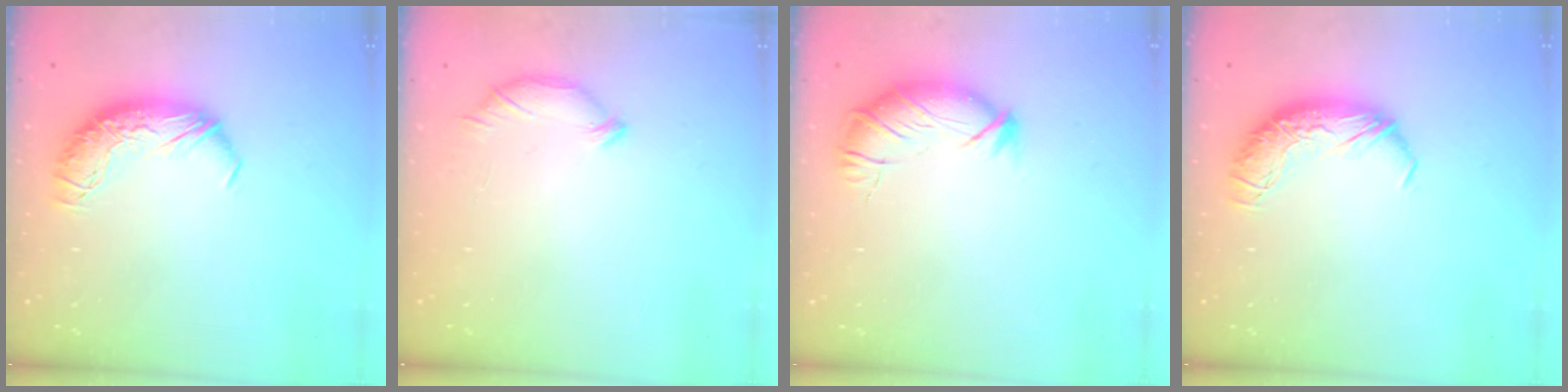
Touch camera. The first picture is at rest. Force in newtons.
{"total": 6.4, "press": 6.3, "slide": 0.6}
{"total": 3.5, "press": 3.3, "slide": 0.9}
{"total": 0.0}